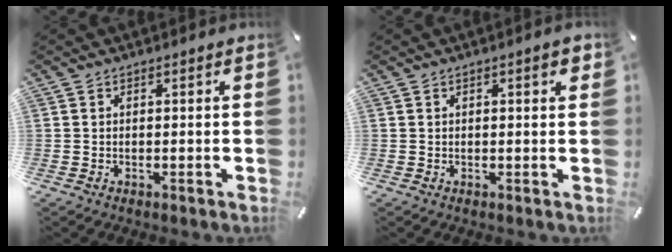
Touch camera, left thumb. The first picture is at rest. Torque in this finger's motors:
{"motor_torque": [0.28, 0.18, -0.02, -0.30, 0.02]}